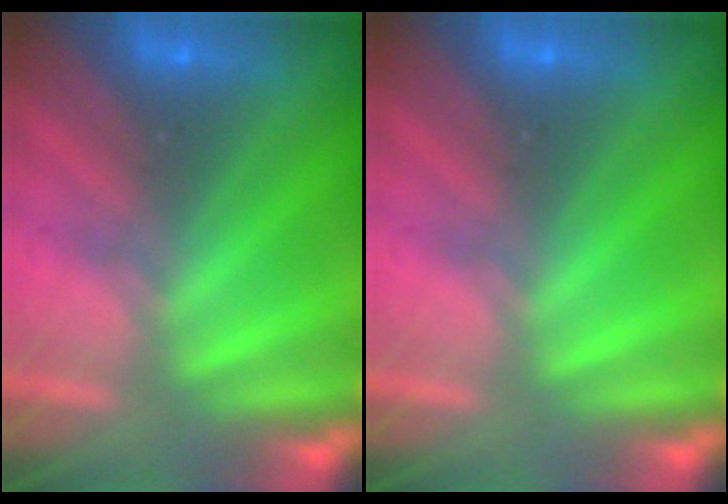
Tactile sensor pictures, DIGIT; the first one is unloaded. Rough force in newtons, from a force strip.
{"total": 0.0}